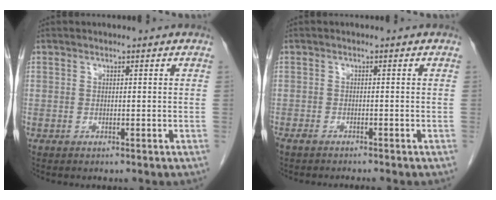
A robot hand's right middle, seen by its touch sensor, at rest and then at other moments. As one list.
[{"total": 3.1, "force": [-2.7, 0.3, 1.5], "torque": [-0.024, -0.007, -0.038]}]